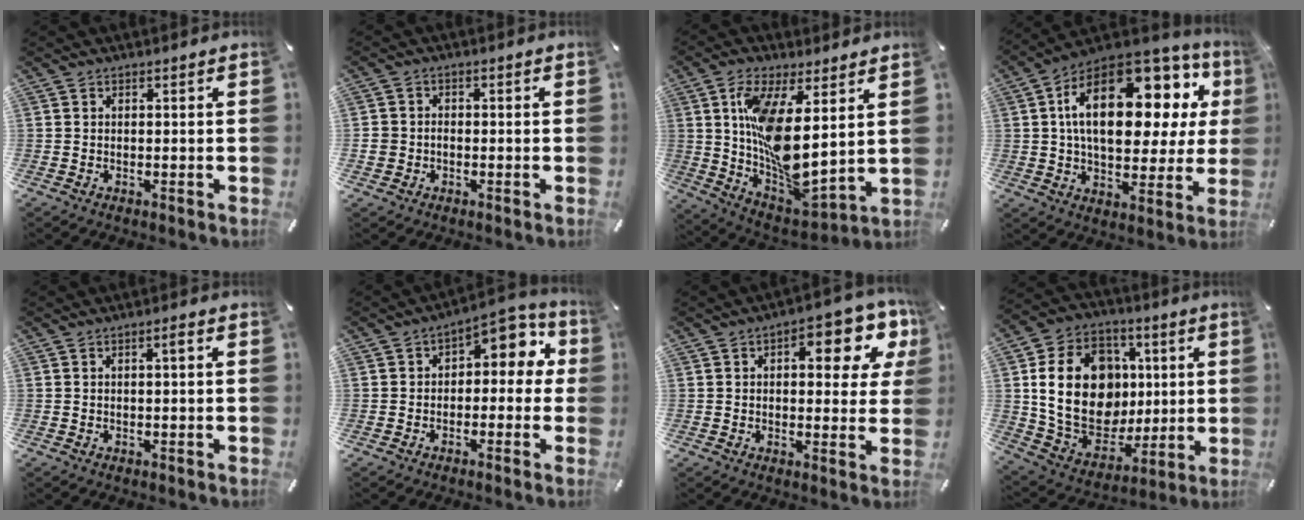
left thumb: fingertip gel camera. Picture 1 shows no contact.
{"total": 3.4, "force": [-1.1, 3.1, 1.0], "torque": [-0.016, 0.007, -0.020]}
{"total": 15.4, "force": [4.0, 6.2, 13.5], "torque": [-0.258, -0.048, 0.072]}
{"total": 22.4, "force": [7.7, 12.1, 17.2], "torque": [-0.283, -0.047, 0.125]}
{"total": 1.6, "force": [0.3, 0.3, 1.5], "torque": [-0.029, 0.002, 0.003]}
{"total": 7.3, "force": [2.6, 4.6, 5.1], "torque": [-0.064, -0.021, 0.038]}
{"total": 12.6, "force": [4.5, 6.1, 10.1], "torque": [-0.122, -0.022, 0.071]}
{"total": 22.5, "force": [3.5, 17.7, 13.5], "torque": [-0.241, -0.015, 0.074]}